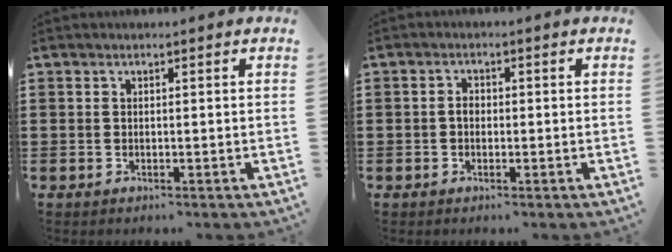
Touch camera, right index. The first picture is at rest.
{"total": 1.6, "force": [-0.3, 1.1, 1.2], "torque": [-0.023, 0.003, -0.005]}